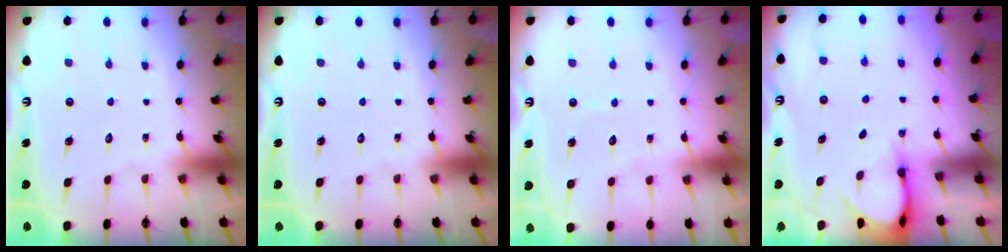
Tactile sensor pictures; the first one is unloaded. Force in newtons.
{"total": 0.0}
{"total": 3.6, "press": 3.6, "slide": 0.3}
{"total": 3.9, "press": 3.9, "slide": 0.3}